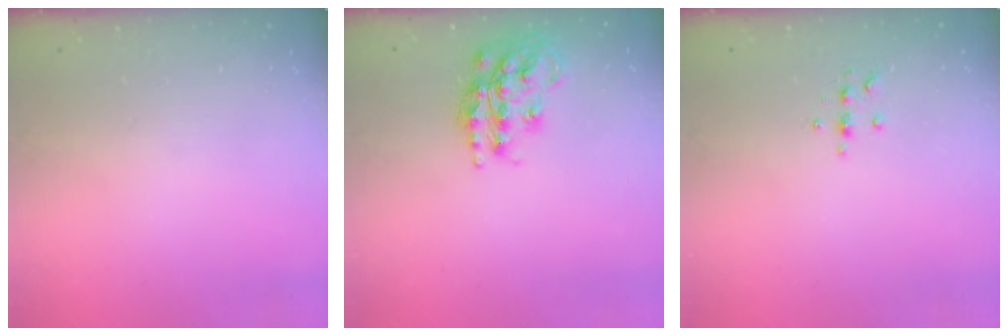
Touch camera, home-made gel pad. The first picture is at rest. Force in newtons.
{"total": 17.1, "press": 17.1, "slide": 1.0}
{"total": 5.4, "press": 5.2, "slide": 1.4}